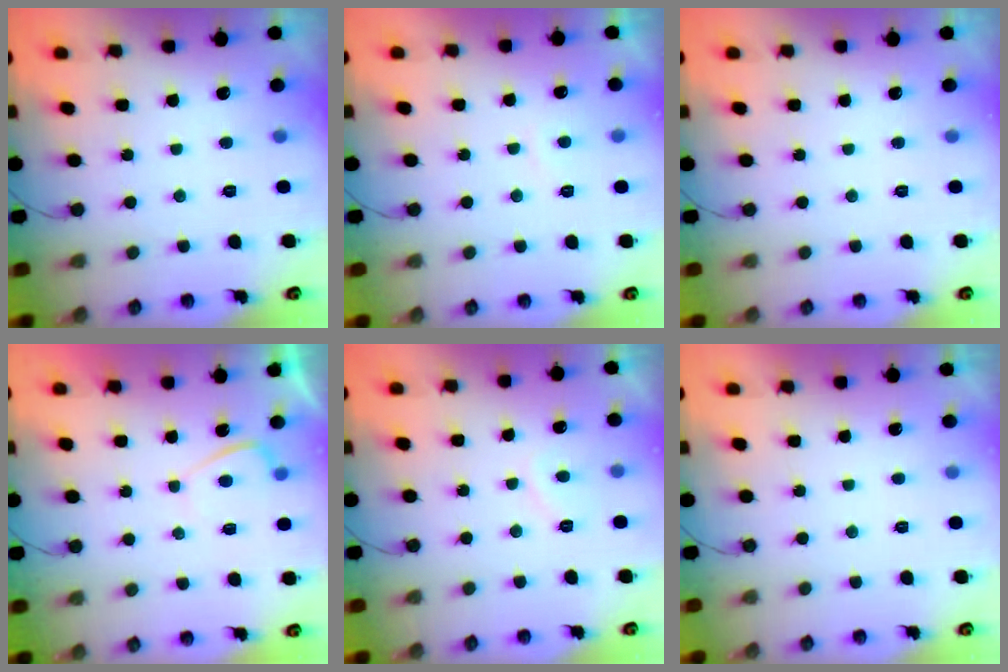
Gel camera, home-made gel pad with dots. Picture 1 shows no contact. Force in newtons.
{"total": 1.8, "press": 1.6, "slide": 0.7}
{"total": 0.0}
{"total": 1.9, "press": 1.8, "slide": 0.7}
{"total": 2.9, "press": 2.8, "slide": 0.8}
{"total": 2.3, "press": 2.3, "slide": 0.3}